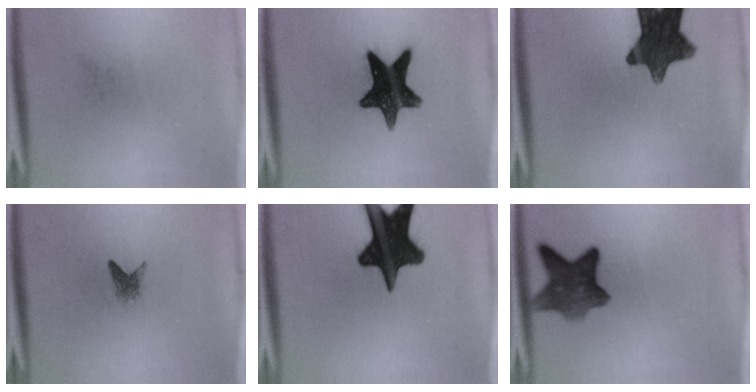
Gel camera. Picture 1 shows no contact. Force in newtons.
{"total": 15.1}
{"total": 12.1}
{"total": 1.5}
{"total": 17.0}
{"total": 7.7}